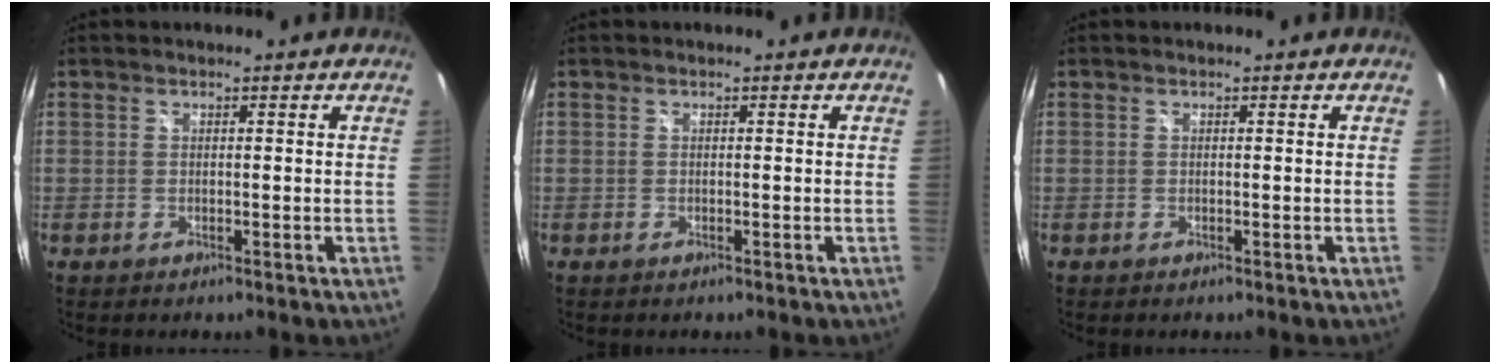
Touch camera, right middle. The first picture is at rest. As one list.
[{"total": 0.0}, {"total": 0.0}]